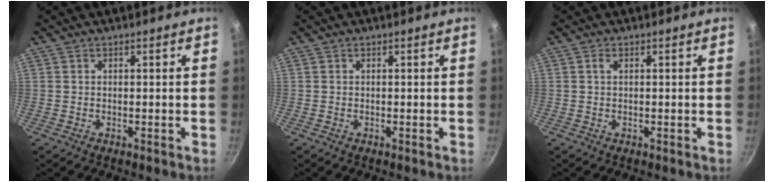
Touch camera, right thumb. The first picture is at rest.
{"total": 0.0}
{"total": 0.8, "force": [0.3, 0.4, 0.7], "torque": [-0.013, 0.003, 0.005]}